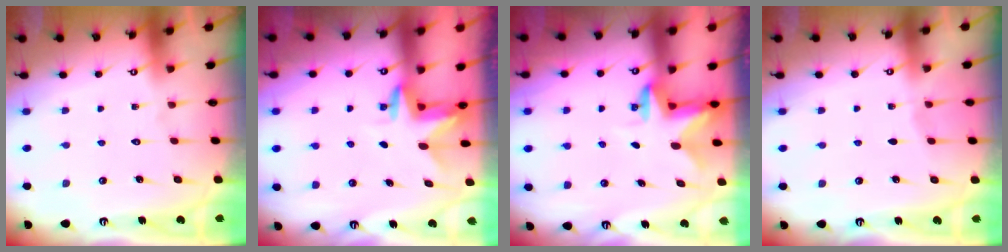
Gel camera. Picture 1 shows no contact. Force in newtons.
{"total": 2.7, "press": 2.7, "slide": 0.2}
{"total": 2.5, "press": 2.5, "slide": 0.5}
{"total": 1.4, "press": 1.3, "slide": 0.4}